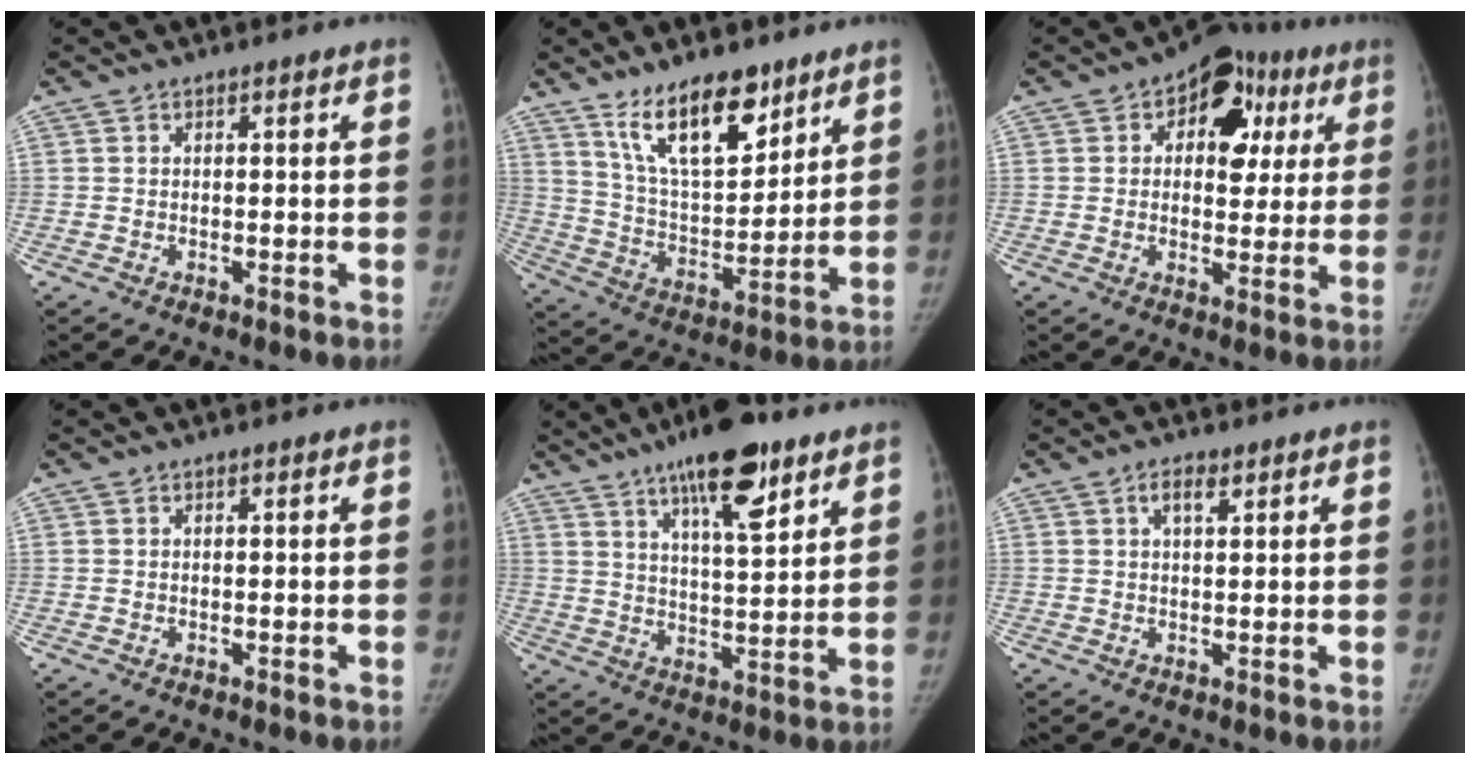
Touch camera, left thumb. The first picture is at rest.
{"total": 15.5, "force": [10.4, 6.4, 9.5], "torque": [-0.121, -0.067, 0.195]}
{"total": 13.0, "force": [4.5, 8.6, 8.7], "torque": [-0.053, 0.007, 0.057]}
{"total": 0.0}
{"total": 14.5, "force": [9.0, 4.4, 10.5], "torque": [-0.141, -0.042, 0.145]}
{"total": 2.7, "force": [1.5, 1.2, 1.9], "torque": [-0.027, -0.004, 0.027]}